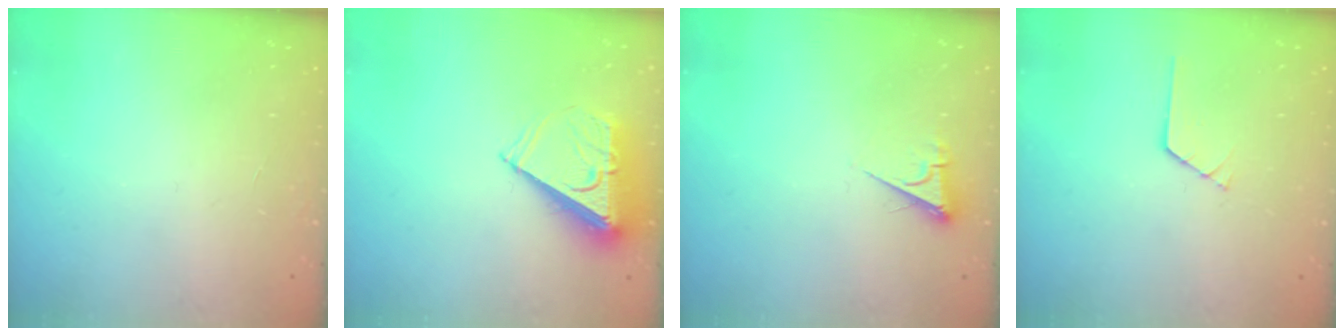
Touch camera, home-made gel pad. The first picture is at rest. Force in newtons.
{"total": 8.3, "press": 8.3, "slide": 0.5}
{"total": 4.0, "press": 4.0, "slide": 0.6}
{"total": 0.7, "press": 0.7, "slide": 0.1}